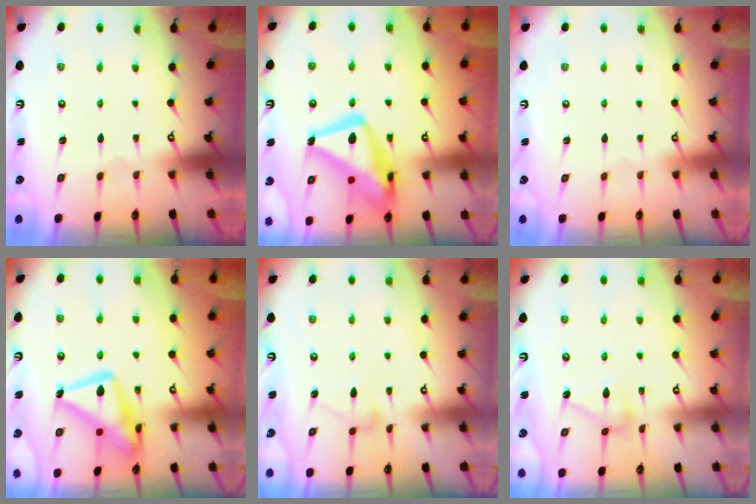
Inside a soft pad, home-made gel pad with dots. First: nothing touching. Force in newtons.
{"total": 19.5, "press": 19.4, "slide": 1.7}
{"total": 3.9, "press": 3.9, "slide": 0.1}
{"total": 18.8, "press": 18.7, "slide": 1.6}
{"total": 7.0, "press": 6.9, "slide": 0.4}
{"total": 10.1, "press": 10.1, "slide": 0.3}